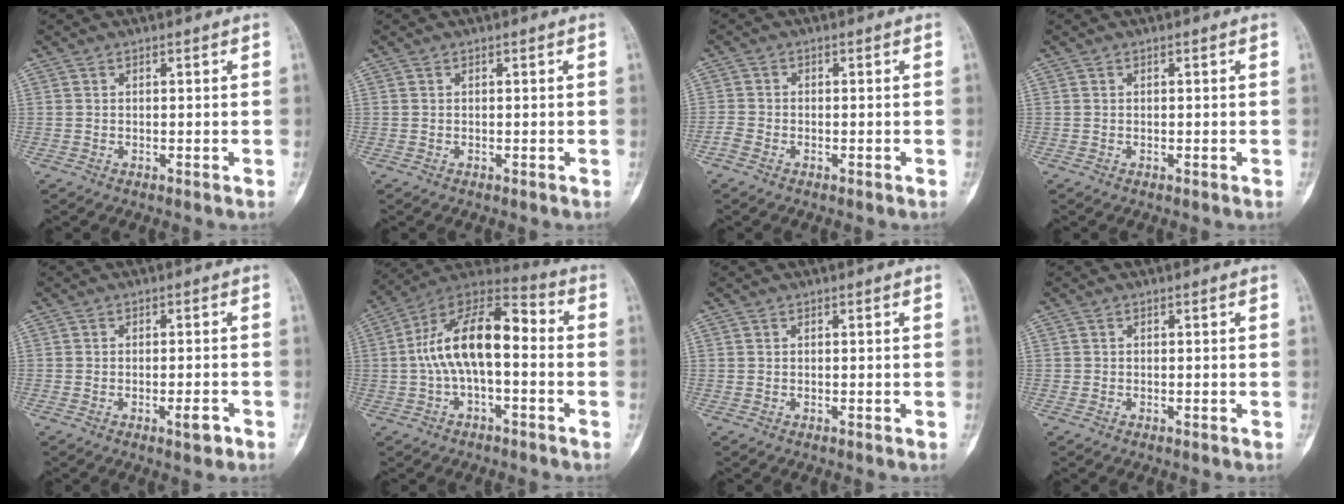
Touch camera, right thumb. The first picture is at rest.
{"total": 0.0}
{"total": 2.1, "force": [-1.3, 1.2, 1.0], "torque": [-0.025, 0.005, -0.030]}
{"total": 0.0}
{"total": 2.8, "force": [-1.5, 0.9, 2.2], "torque": [-0.030, 0.006, -0.022]}
{"total": 15.6, "force": [-0.6, 7.2, 13.9], "torque": [-0.239, 0.055, -0.022]}
{"total": 0.0}
{"total": 0.0}